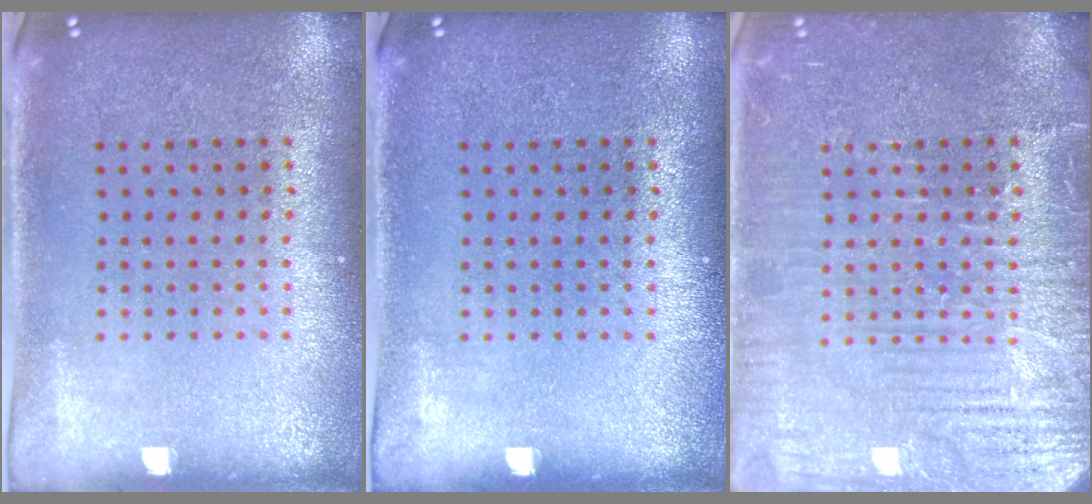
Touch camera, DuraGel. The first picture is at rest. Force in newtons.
{"total": 0.0}
{"total": 6.0, "press": 6.0, "slide": 0.7}